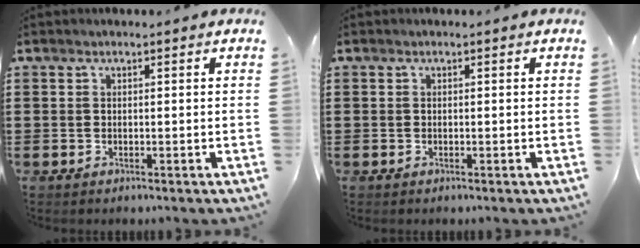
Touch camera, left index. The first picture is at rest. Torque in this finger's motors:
{"motor_torque": [0.00, 0.00, -0.01, 0.00]}